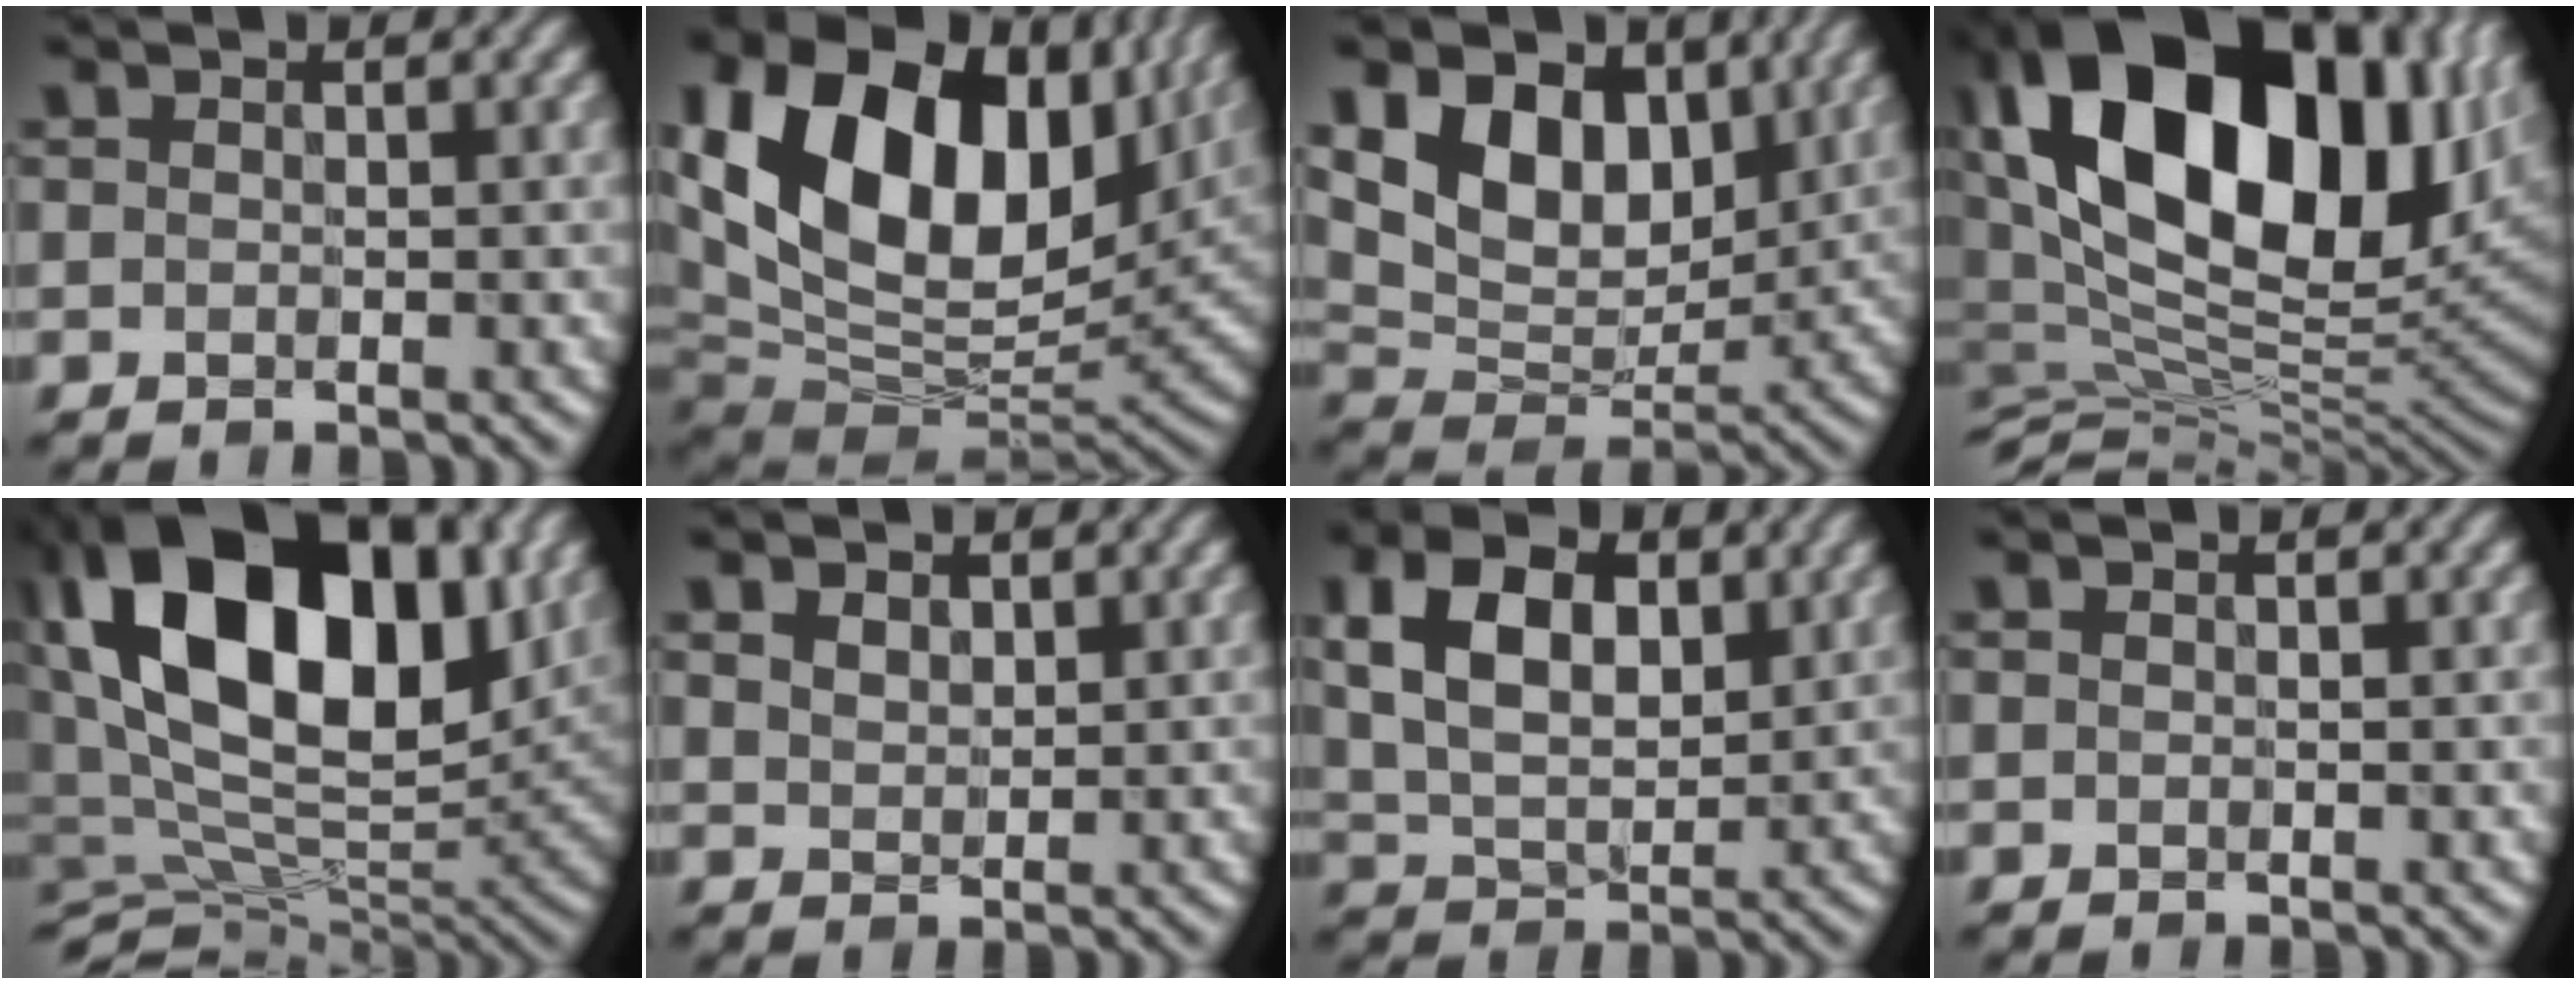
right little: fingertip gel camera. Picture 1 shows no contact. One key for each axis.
{"total": 18.2, "fx": 4.9, "fy": 11.6, "fz": 13.1, "tx": -0.255, "ty": 0.010, "tz": 0.086}
{"total": 10.4, "fx": 4.2, "fy": 6.6, "fz": 6.9, "tx": -0.123, "ty": 0.003, "tz": 0.060}
{"total": 21.8, "fx": 8.4, "fy": 11.9, "fz": 16.2, "tx": -0.279, "ty": 0.040, "tz": 0.140}
{"total": 19.7, "fx": 7.8, "fy": 11.1, "fz": 14.2, "tx": -0.244, "ty": 0.037, "tz": 0.123}
{"total": 2.0, "fx": 1.0, "fy": 1.3, "fz": 1.2, "tx": -0.026, "ty": -0.001, "tz": 0.017}
{"total": 8.0, "fx": 2.3, "fy": 4.8, "fz": 5.9, "tx": -0.117, "ty": 0.008, "tz": 0.037}
{"total": 0.0}